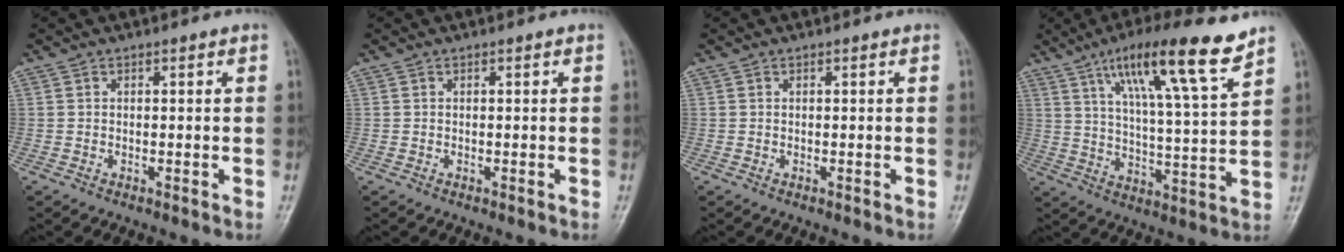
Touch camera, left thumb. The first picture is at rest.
{"total": 0.0}
{"total": 0.0}
{"total": 16.4, "force": [10.5, 1.8, 12.6], "torque": [-0.199, -0.043, 0.173]}